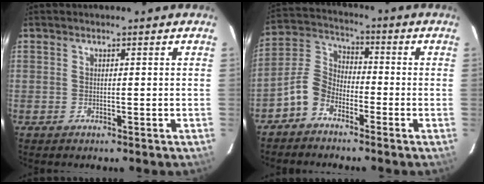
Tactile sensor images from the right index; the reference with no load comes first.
{"total": 6.9, "force": [-4.6, 4.2, 3.1], "torque": [-0.070, 0.020, -0.102]}